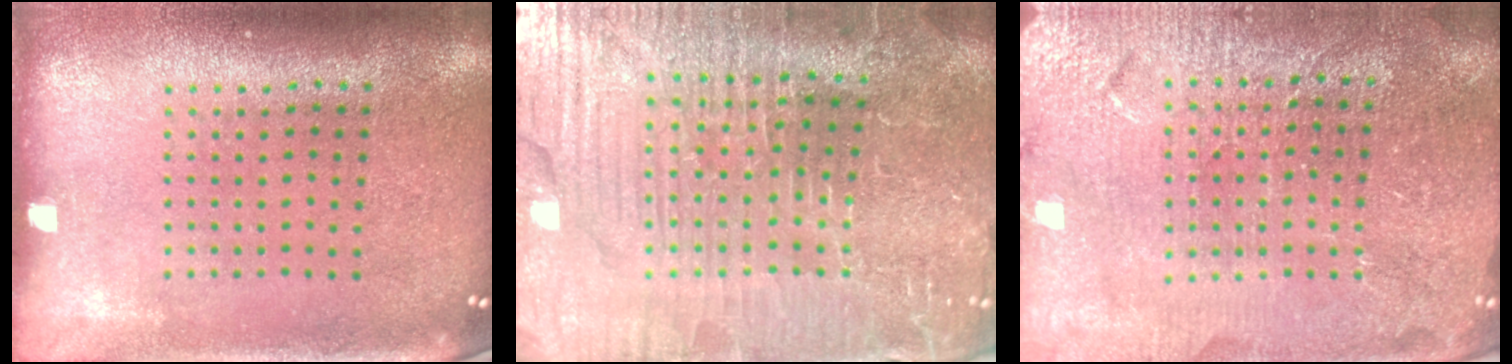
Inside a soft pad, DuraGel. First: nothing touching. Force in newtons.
{"total": 4.6, "press": 4.6, "slide": 0.9}
{"total": 4.2, "press": 4.0, "slide": 1.3}